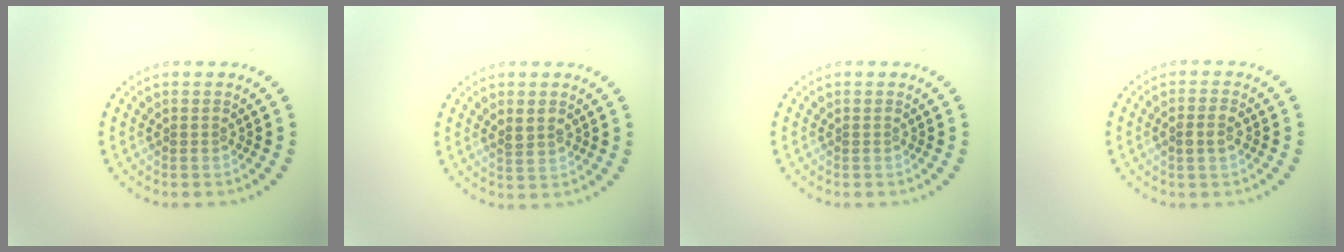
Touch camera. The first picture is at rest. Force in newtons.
{"total": 1.7, "press": 1.6, "slide": 0.3}
{"total": 0.0}
{"total": 1.8, "press": 1.8, "slide": 0.1}